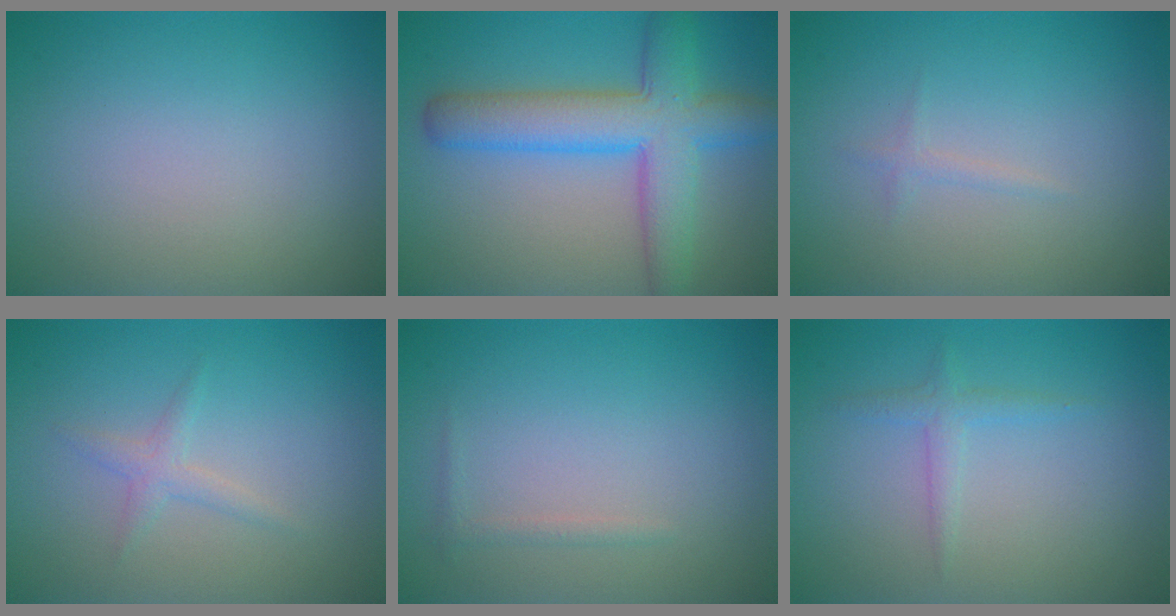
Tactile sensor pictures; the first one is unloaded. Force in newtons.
{"total": 7.4, "press": 7.4, "slide": 0.2}
{"total": 0.7, "press": 0.7, "slide": 0.1}
{"total": 1.3, "press": 1.3, "slide": 0.0}
{"total": 0.7, "press": 0.7, "slide": 0.0}
{"total": 1.3, "press": 1.3, "slide": 0.0}